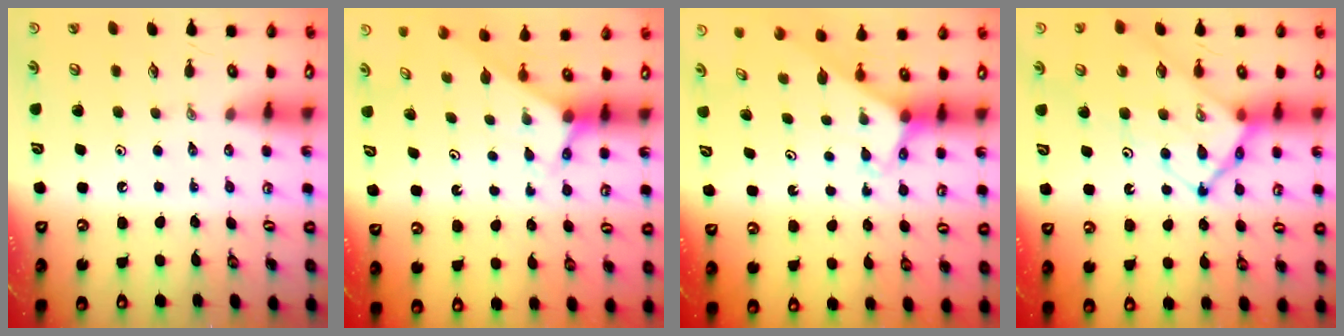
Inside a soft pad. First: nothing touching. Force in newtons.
{"total": 2.6, "press": 2.6, "slide": 0.2}
{"total": 2.8, "press": 2.8, "slide": 0.2}
{"total": 17.0, "press": 16.9, "slide": 1.7}